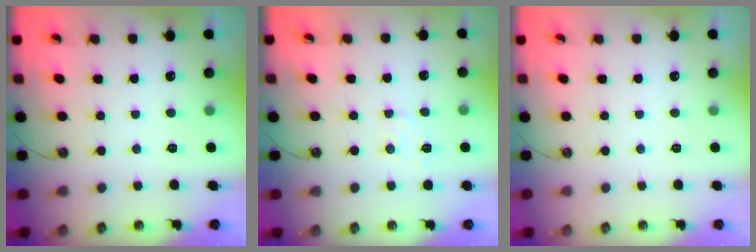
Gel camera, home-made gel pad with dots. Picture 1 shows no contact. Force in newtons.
{"total": 5.2, "press": 5.1, "slide": 0.6}
{"total": 0.0}